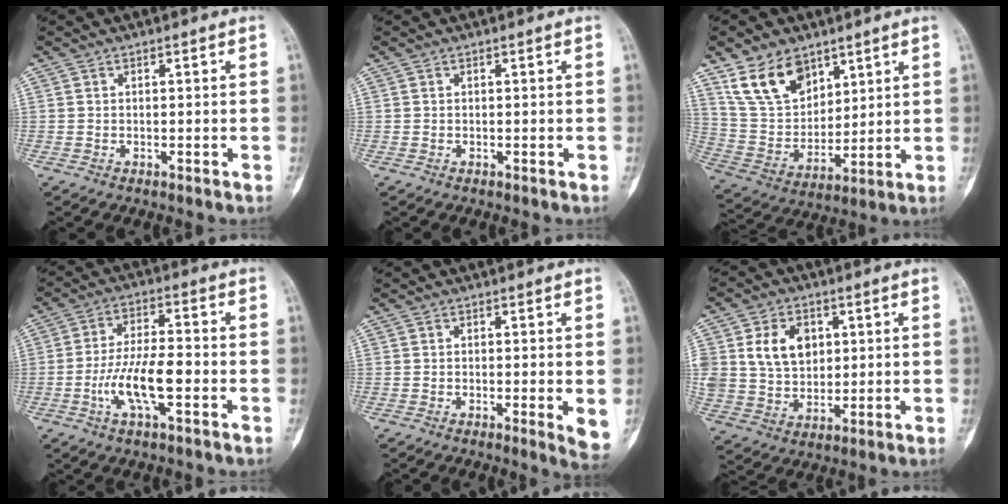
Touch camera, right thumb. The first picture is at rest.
{"total": 0.0}
{"total": 13.5, "force": [8.6, 8.4, 6.2], "torque": [-0.088, -0.041, 0.178]}
{"total": 10.5, "force": [-3.1, 3.5, 9.4], "torque": [-0.181, 0.020, -0.058]}
{"total": 3.7, "force": [-0.5, 0.6, 3.7], "torque": [-0.056, -0.013, -0.010]}
{"total": 11.1, "force": [3.2, 8.3, 6.7], "torque": [-0.091, -0.010, 0.066]}